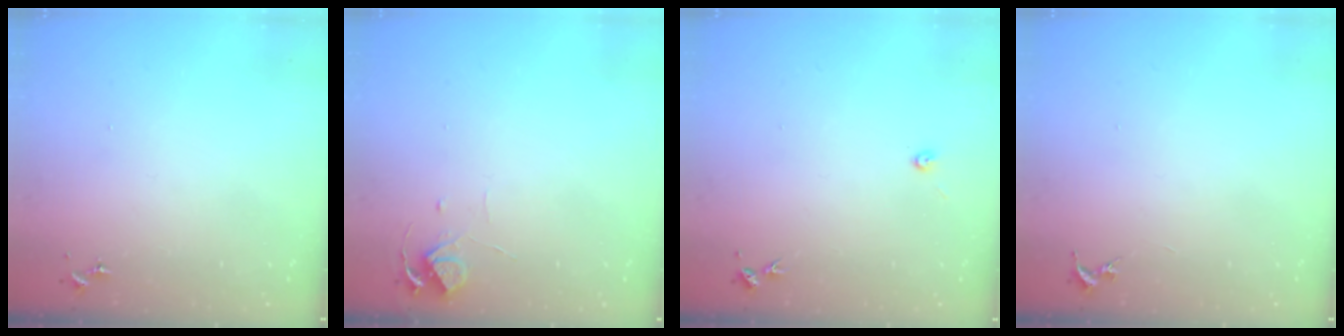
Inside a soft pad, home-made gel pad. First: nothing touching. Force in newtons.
{"total": 6.1, "press": 6.0, "slide": 0.4}
{"total": 2.0, "press": 2.0, "slide": 0.3}
{"total": 0.0}